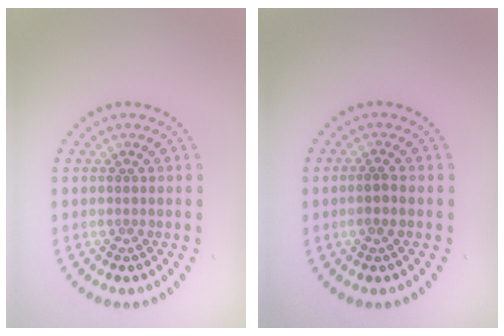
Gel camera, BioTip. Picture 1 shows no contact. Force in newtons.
{"total": 1.1, "press": 0.9, "slide": 0.7}